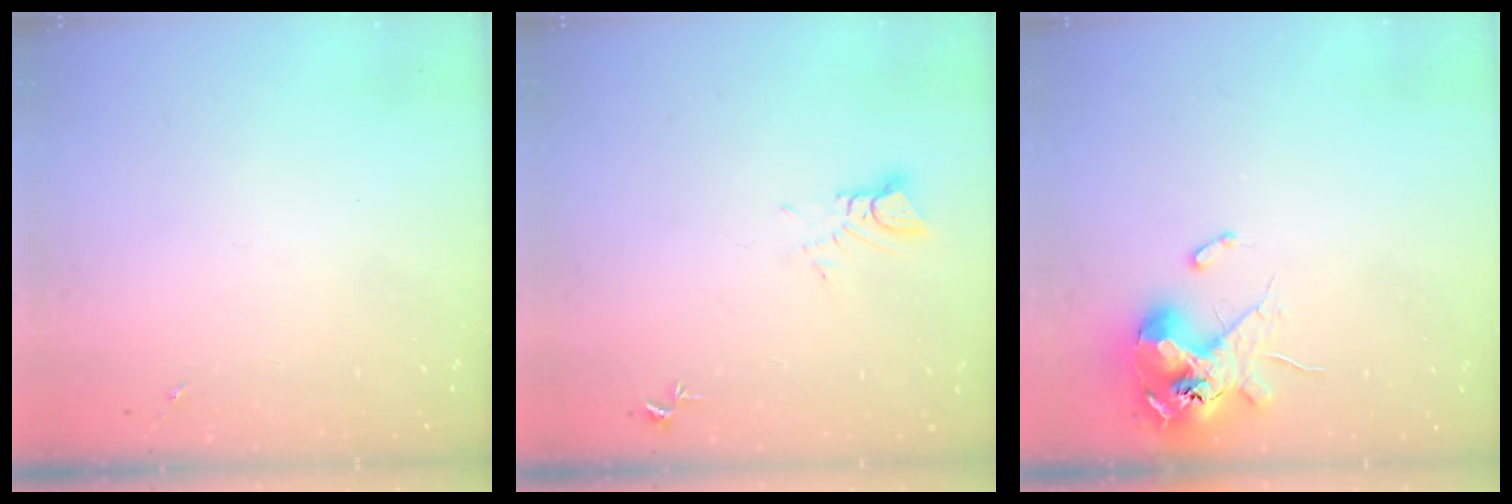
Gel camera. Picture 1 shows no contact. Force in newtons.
{"total": 3.7, "press": 3.7, "slide": 0.3}
{"total": 12.1, "press": 11.9, "slide": 2.2}